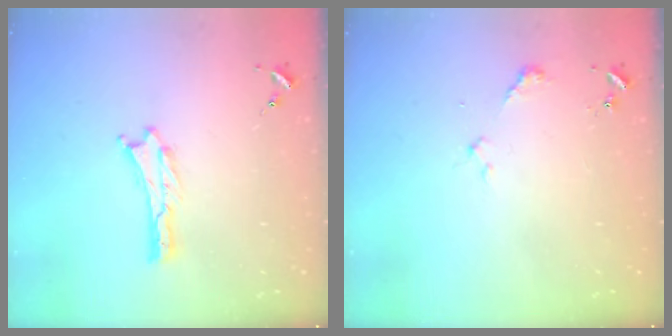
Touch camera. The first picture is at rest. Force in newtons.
{"total": 2.4, "press": 2.3, "slide": 0.3}